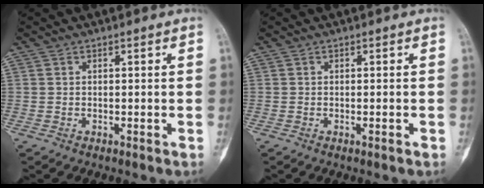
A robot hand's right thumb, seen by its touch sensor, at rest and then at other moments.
{"total": 0.7, "force": [-0.3, 0.1, 0.6], "torque": [-0.012, -0.001, -0.002]}